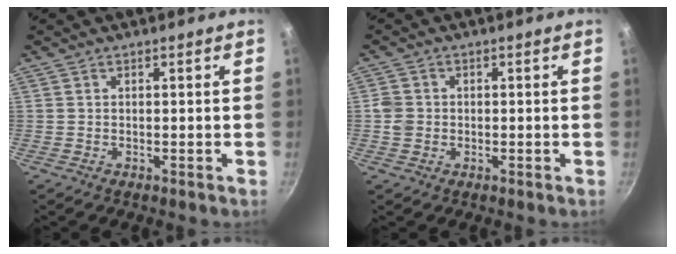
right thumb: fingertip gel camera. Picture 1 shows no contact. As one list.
[{"total": 3.1, "force": [-0.4, 2.8, 1.3], "torque": [-0.016, 0.009, -0.010]}]